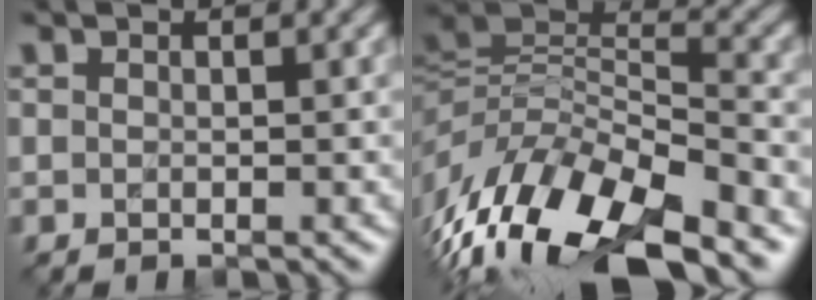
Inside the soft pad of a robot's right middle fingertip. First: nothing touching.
{"total": 13.1, "force": [-7.0, 5.2, 9.9], "torque": [-0.196, 0.005, -0.123]}